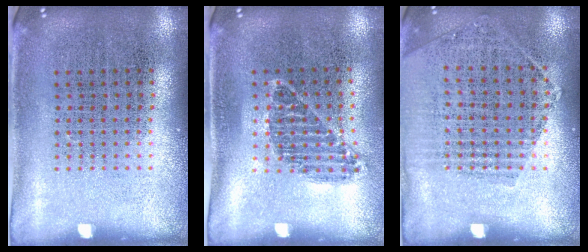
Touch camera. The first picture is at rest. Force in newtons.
{"total": 1.0, "press": 0.8, "slide": 0.5}
{"total": 1.1, "press": 1.1, "slide": 0.4}